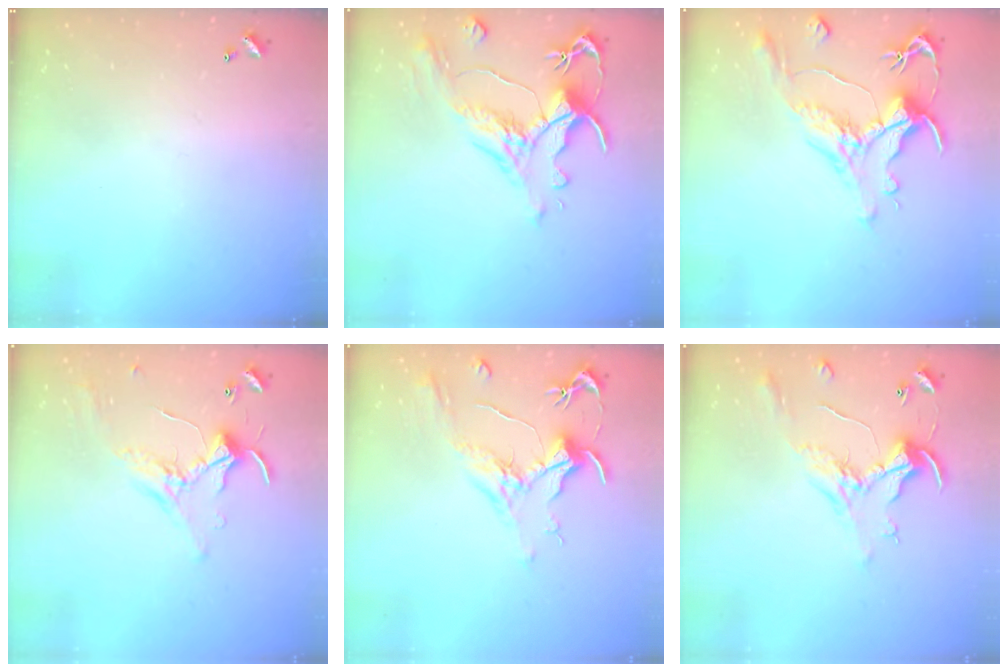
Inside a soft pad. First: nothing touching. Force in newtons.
{"total": 1.5, "press": 0.1, "slide": 1.5}
{"total": 1.5, "press": 0.4, "slide": 1.5}
{"total": 0.9, "press": 0.8, "slide": 0.4}
{"total": 2.1, "press": 2.0, "slide": 0.8}
{"total": 0.8, "press": 0.5, "slide": 0.6}